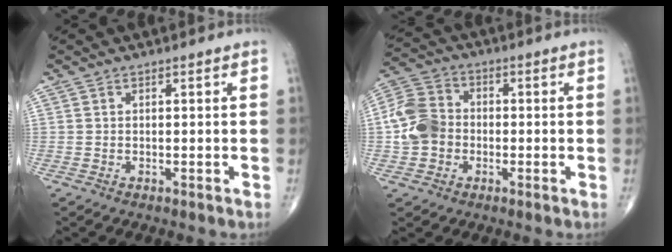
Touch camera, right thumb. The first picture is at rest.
{"total": 9.0, "force": [-1.3, 7.4, 4.9], "torque": [-0.089, 0.028, -0.035]}